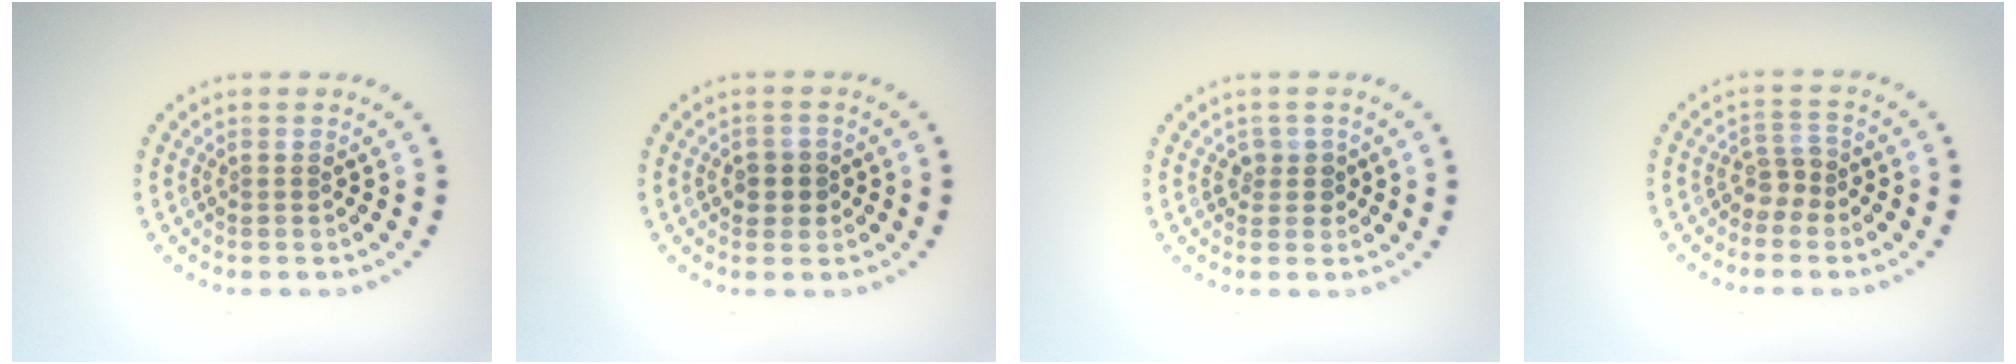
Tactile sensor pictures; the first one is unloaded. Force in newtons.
{"total": 1.9, "press": 1.8, "slide": 0.6}
{"total": 1.5, "press": 1.3, "slide": 0.8}
{"total": 1.9, "press": 1.3, "slide": 1.4}